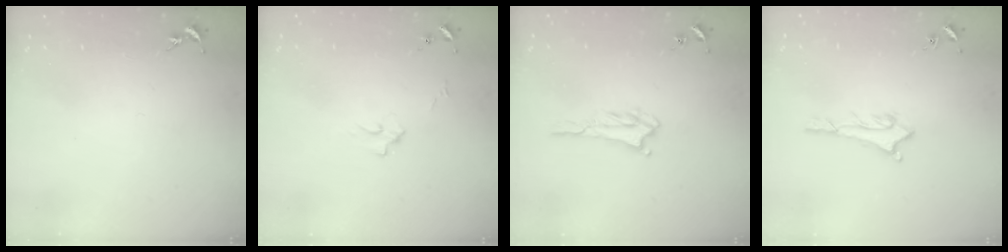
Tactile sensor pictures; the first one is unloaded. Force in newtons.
{"total": 2.7, "press": 2.7, "slide": 0.3}
{"total": 2.3, "press": 2.2, "slide": 0.4}
{"total": 2.0, "press": 2.0, "slide": 0.2}